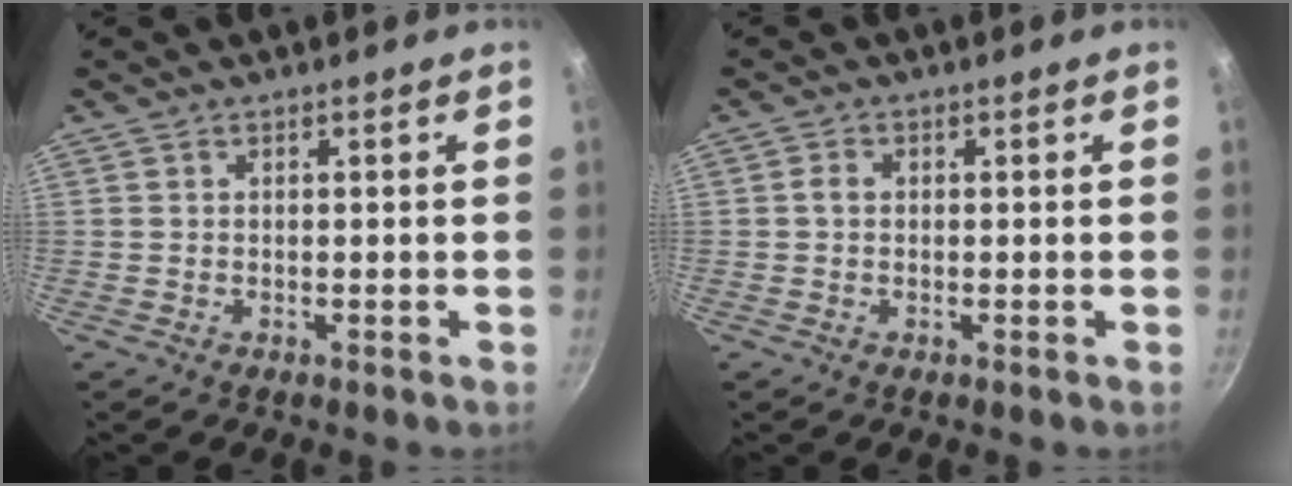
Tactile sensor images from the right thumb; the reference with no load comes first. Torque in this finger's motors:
{"motor_torque": [-0.16, 0.79, 0.27, 0.38, 0.03]}